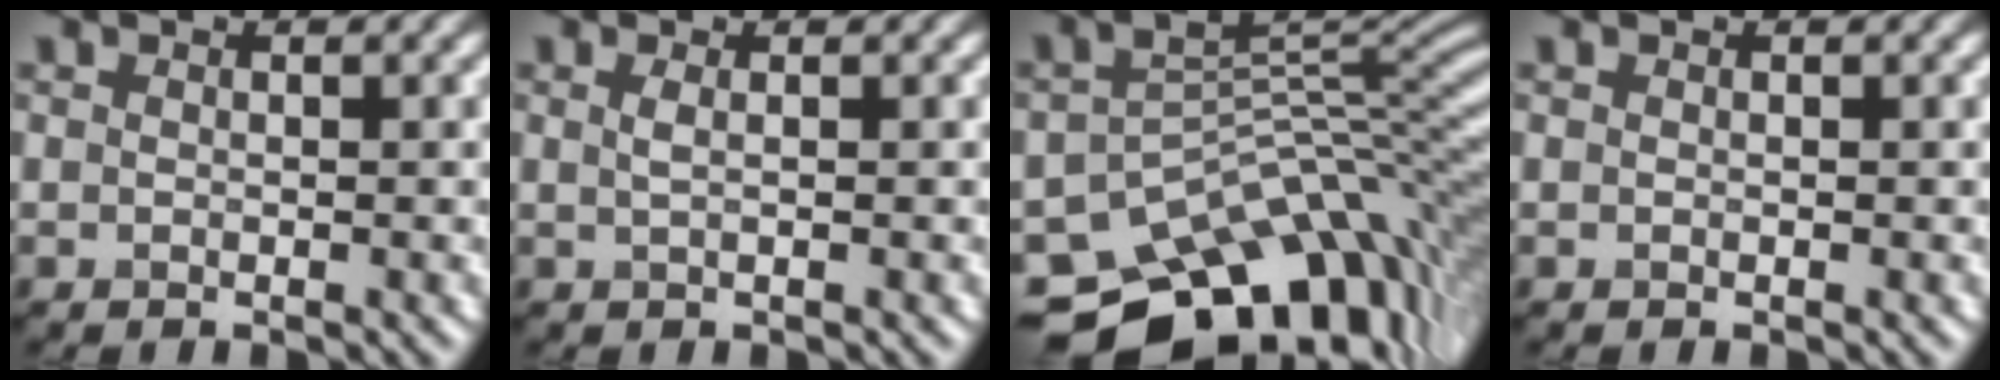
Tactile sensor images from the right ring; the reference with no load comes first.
{"total": 0.9, "force": [0.2, 0.4, 0.8], "torque": [-0.013, 0.003, 0.003]}
{"total": 14.2, "force": [-8.5, 7.7, 8.4], "torque": [-0.138, -0.009, -0.121]}
{"total": 0.0}